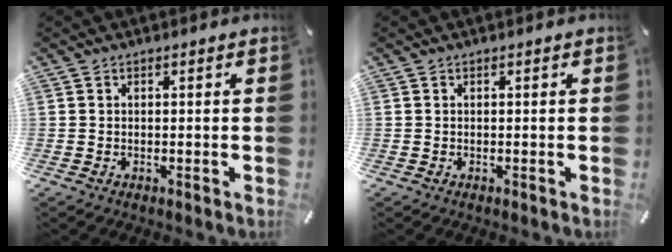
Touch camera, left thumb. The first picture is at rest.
{"total": 0.0}